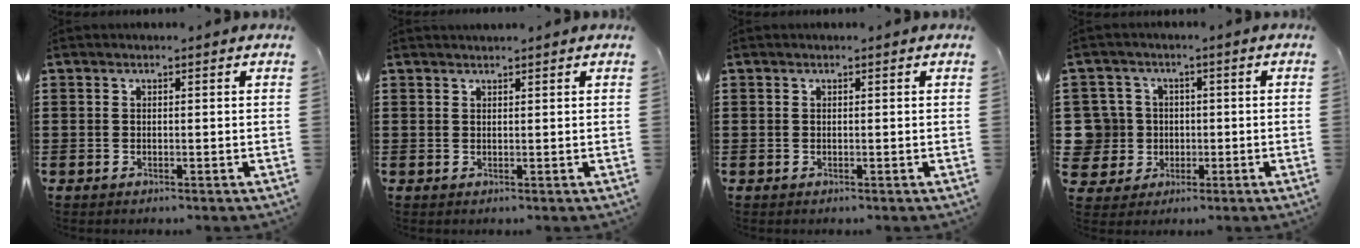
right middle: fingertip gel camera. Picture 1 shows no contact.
{"total": 0.7, "force": [0.7, 0.0, 0.0], "torque": [-0.002, -0.001, 0.014]}
{"total": 0.0}
{"total": 7.0, "force": [0.2, 6.9, 1.4], "torque": [-0.077, 0.011, 0.003]}